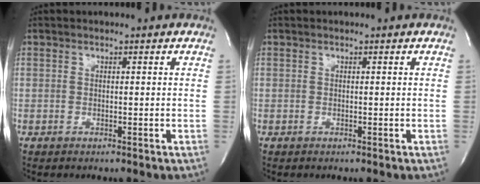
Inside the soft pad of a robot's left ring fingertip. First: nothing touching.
{"total": 0.0}